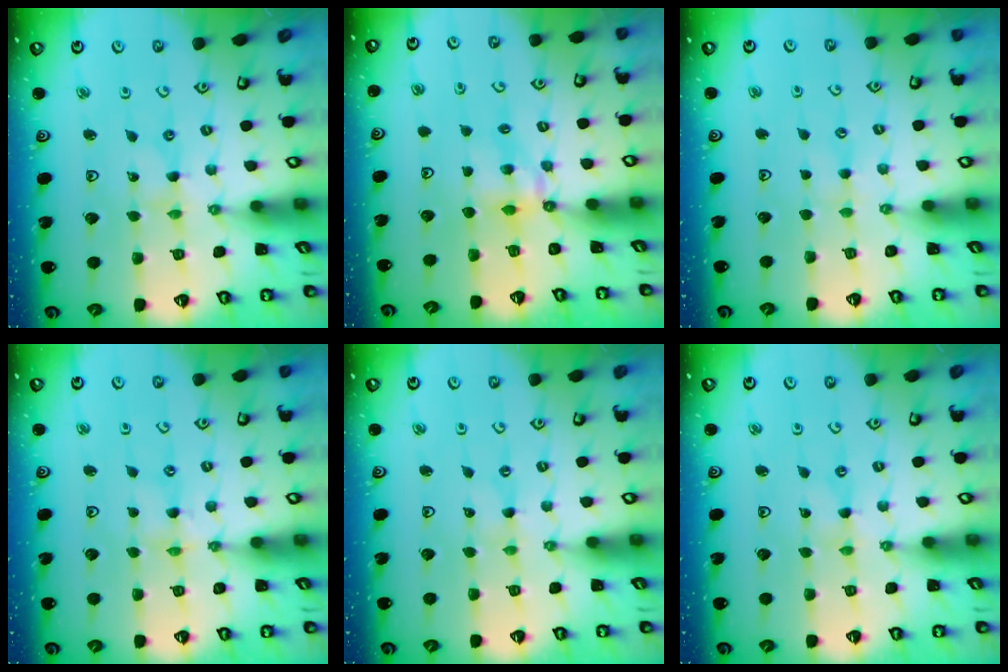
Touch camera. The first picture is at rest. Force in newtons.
{"total": 5.2, "press": 5.2, "slide": 0.6}
{"total": 1.7, "press": 1.7, "slide": 0.3}
{"total": 0.7, "press": 0.6, "slide": 0.2}
{"total": 0.0}
{"total": 0.0}